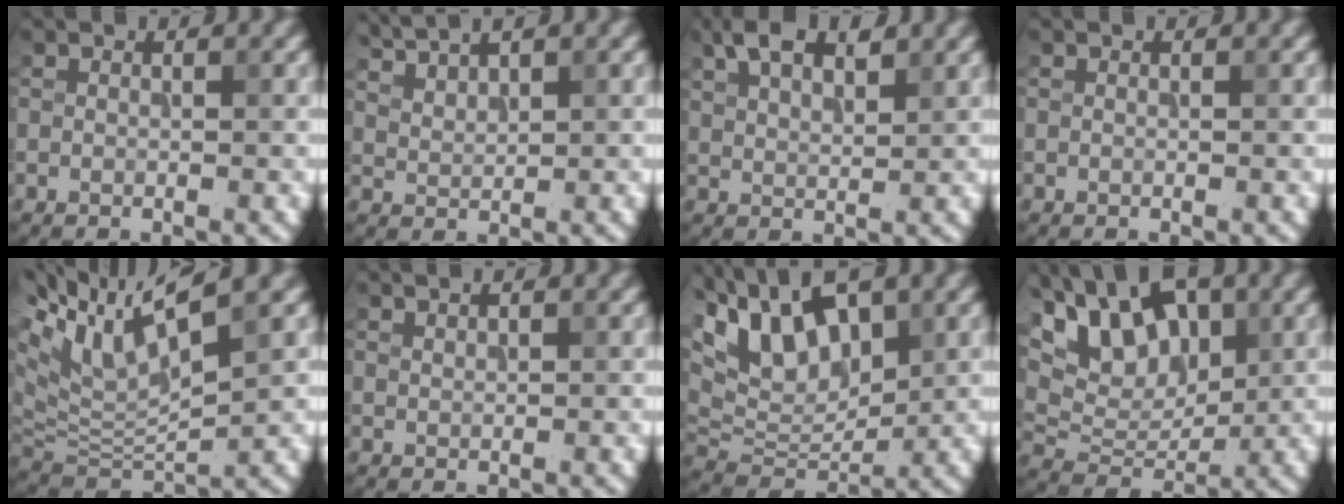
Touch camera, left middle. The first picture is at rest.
{"total": 2.8, "force": [2.5, 0.5, 1.2], "torque": [-0.023, 0.007, 0.053]}
{"total": 4.7, "force": [2.9, 2.1, 3.0], "torque": [-0.062, 0.010, 0.054]}
{"total": 0.0}
{"total": 9.4, "force": [4.7, 3.1, 7.6], "torque": [-0.164, 0.015, 0.086]}
{"total": 0.6, "force": [0.5, 0.1, 0.2], "torque": [0.001, 0.000, 0.011]}
{"total": 11.7, "force": [6.2, 5.7, 8.1], "torque": [-0.150, 0.021, 0.098]}
{"total": 9.6, "force": [4.8, 5.2, 6.5], "torque": [-0.107, 0.011, 0.068]}